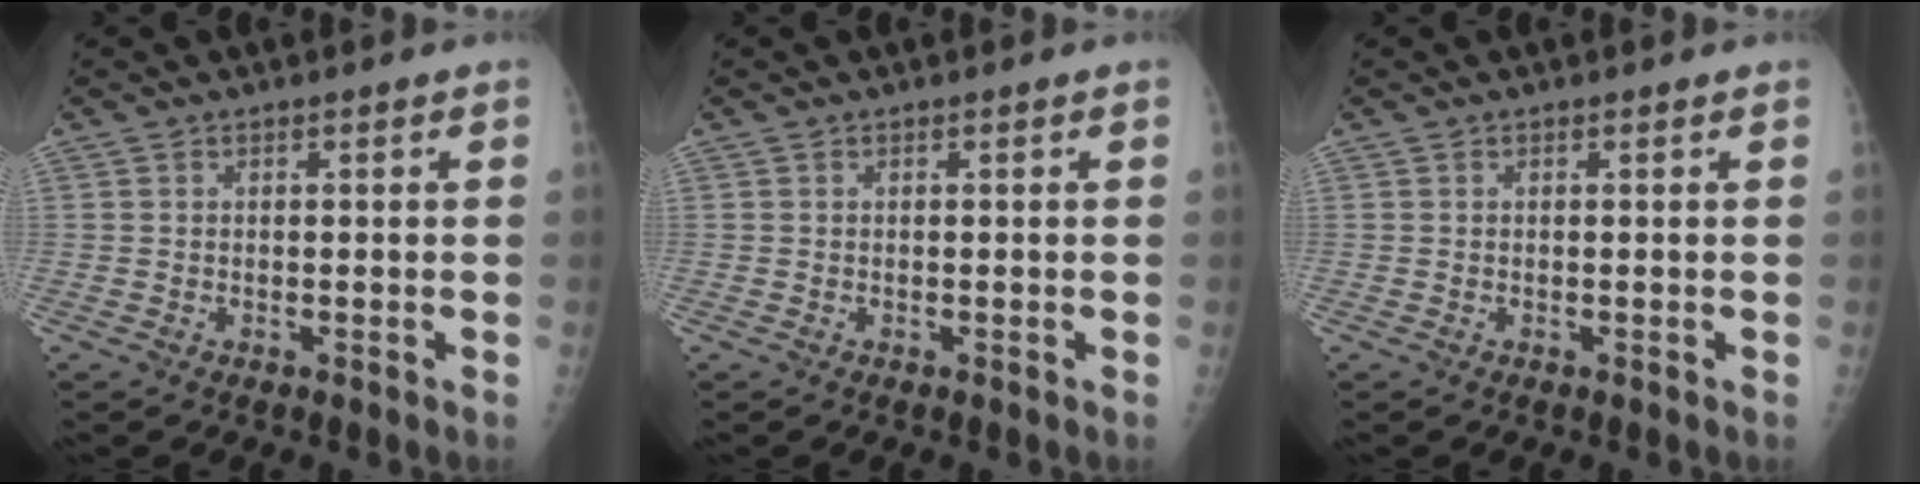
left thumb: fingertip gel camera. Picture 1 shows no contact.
{"total": 0.0}
{"total": 0.0}